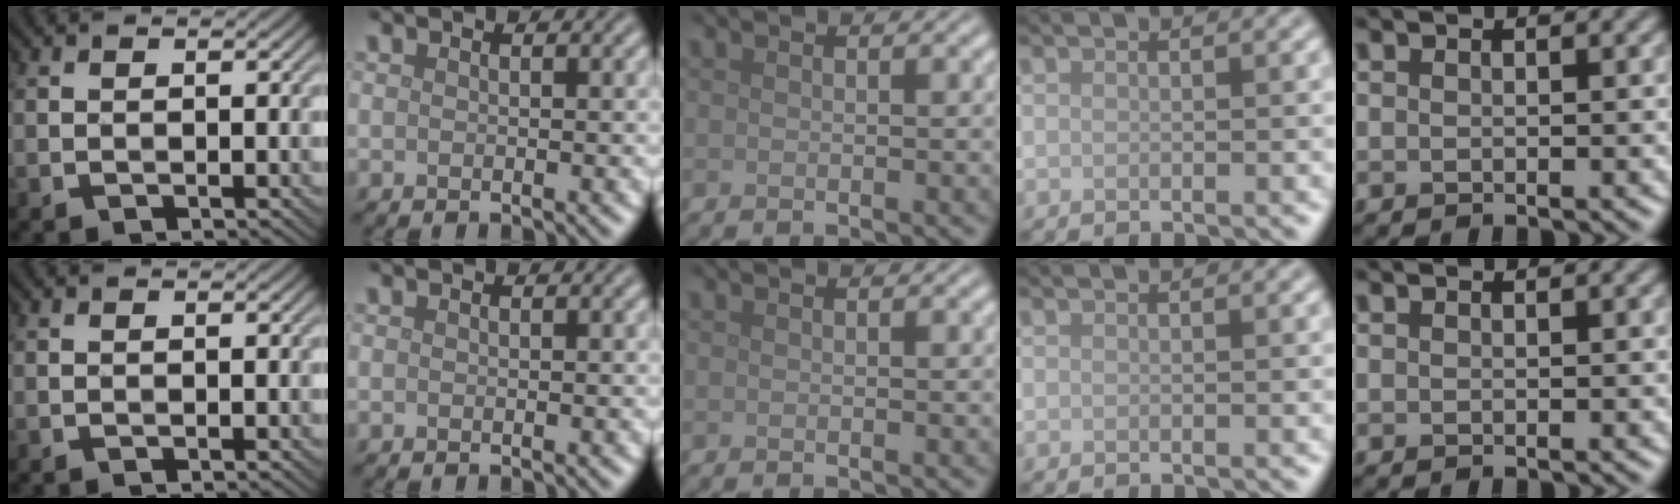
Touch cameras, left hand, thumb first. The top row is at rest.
{}